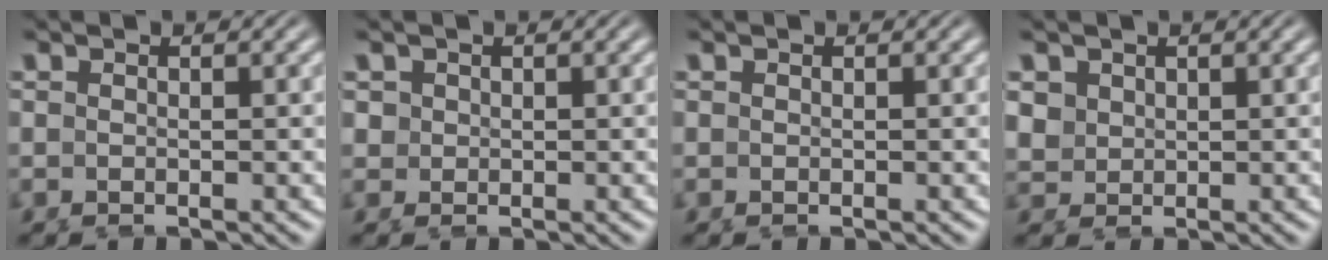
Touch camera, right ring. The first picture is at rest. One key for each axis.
{"total": 2.3, "fx": 0.6, "fy": 2.0, "fz": 0.9, "tx": -0.029, "ty": -0.004, "tz": 0.015}
{"total": 0.0}
{"total": 3.0, "fx": 0.7, "fy": 2.6, "fz": 1.4, "tx": -0.041, "ty": -0.010, "tz": 0.025}